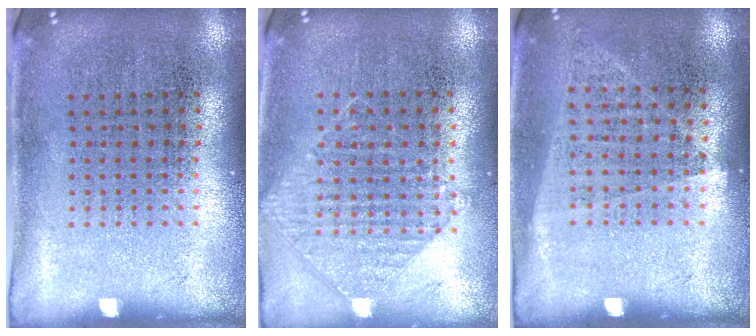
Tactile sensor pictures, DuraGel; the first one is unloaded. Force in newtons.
{"total": 0.9, "press": 0.8, "slide": 0.3}
{"total": 1.0, "press": 0.9, "slide": 0.5}